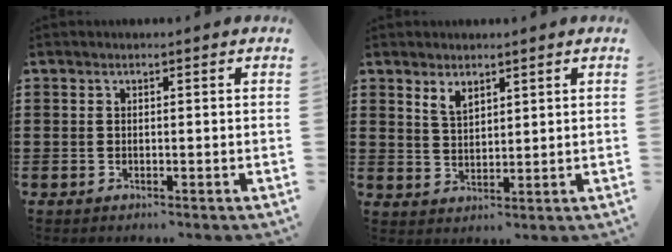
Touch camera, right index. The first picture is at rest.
{"total": 2.9, "force": [2.2, 1.5, 1.3], "torque": [-0.033, 0.004, 0.041]}